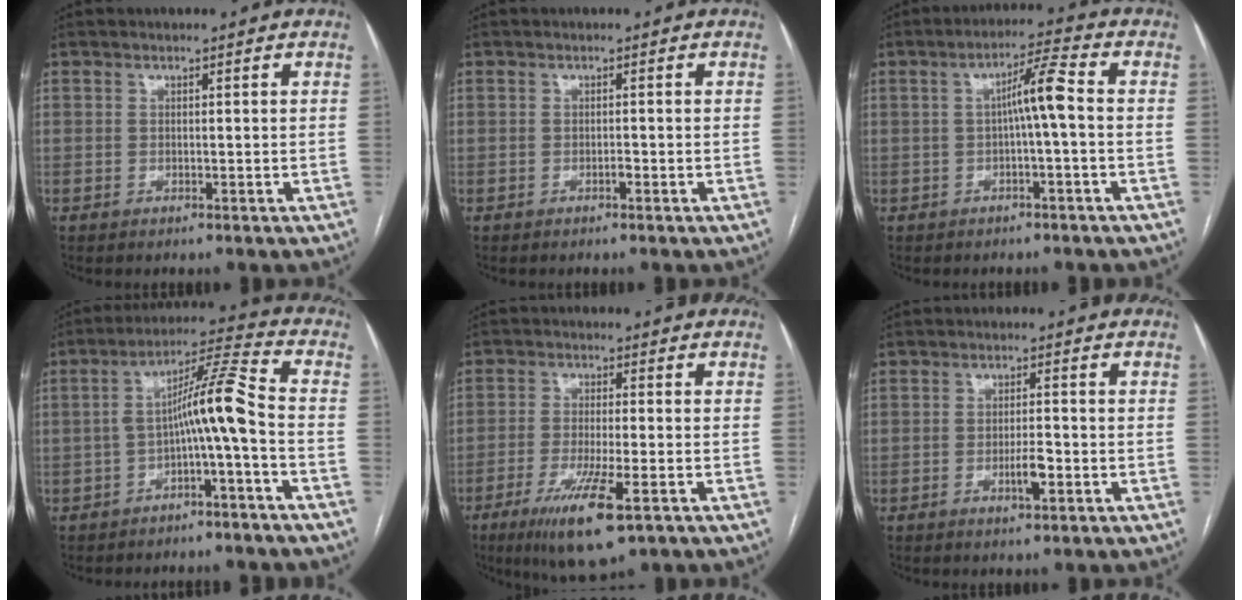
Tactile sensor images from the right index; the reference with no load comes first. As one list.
[{"total": 0.6, "force": [-0.4, 0.1, 0.4], "torque": [-0.007, 0.002, -0.007]}, {"total": 5.5, "force": [-0.1, 0.0, 5.5], "torque": [-0.091, 0.019, 0.000]}, {"total": 8.7, "force": [-2.3, -0.4, 8.4], "torque": [-0.136, 0.032, -0.039]}, {"total": 10.5, "force": [-5.6, 1.4, 8.8], "torque": [-0.163, -0.028, -0.090]}, {"total": 3.1, "force": [-1.2, 0.5, 2.8], "torque": [-0.049, 0.000, -0.019]}]